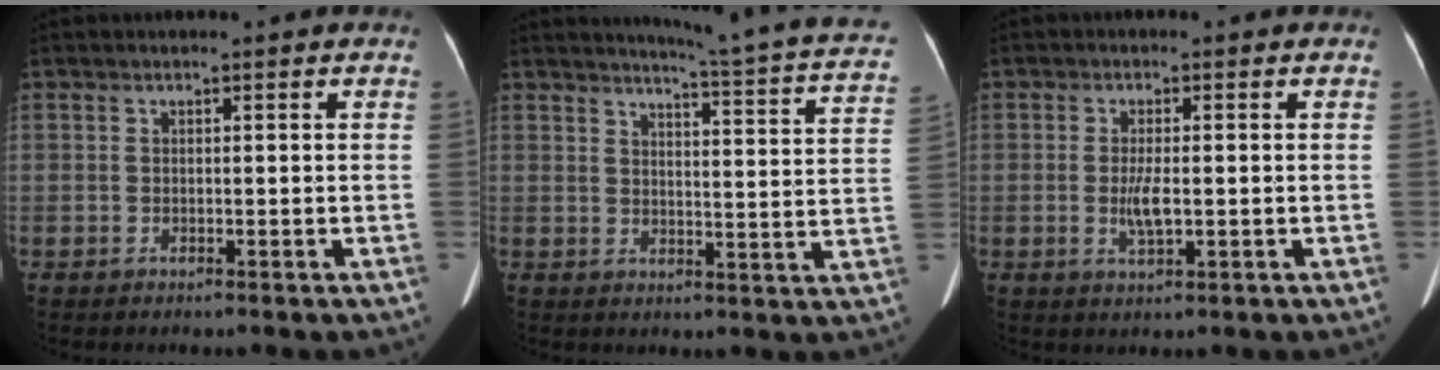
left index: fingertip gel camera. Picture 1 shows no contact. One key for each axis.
{"total": 17.8, "fx": 16.2, "fy": -0.1, "fz": 7.2, "tx": -0.097, "ty": -0.077, "tz": 0.173}
{"total": 3.3, "fx": -0.4, "fy": 0.8, "fz": 3.2, "tx": -0.068, "ty": -0.005, "tz": -0.006}